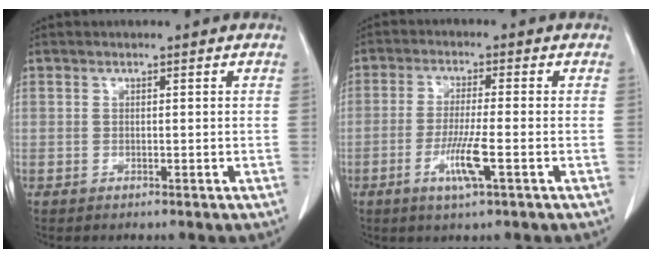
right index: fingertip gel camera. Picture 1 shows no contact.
{"total": 6.0, "force": [-2.3, 0.0, 5.6], "torque": [-0.107, -0.012, -0.043]}